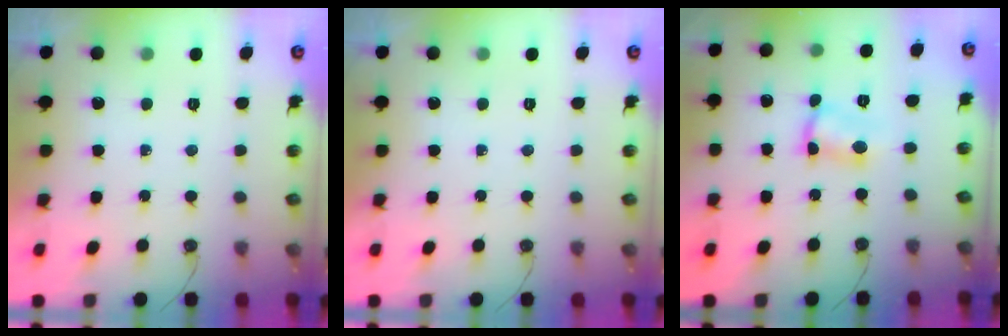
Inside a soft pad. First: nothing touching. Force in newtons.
{"total": 0.0}
{"total": 3.8, "press": 3.8, "slide": 0.2}